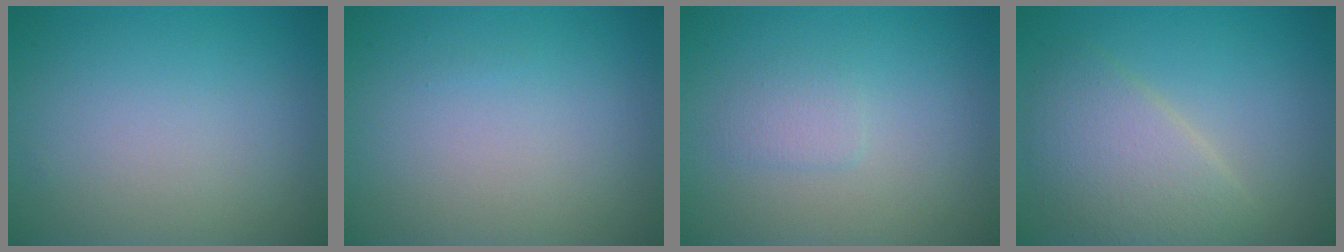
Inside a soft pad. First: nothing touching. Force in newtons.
{"total": 0.0}
{"total": 1.3, "press": 1.3, "slide": 0.1}
{"total": 4.4, "press": 4.4, "slide": 0.4}